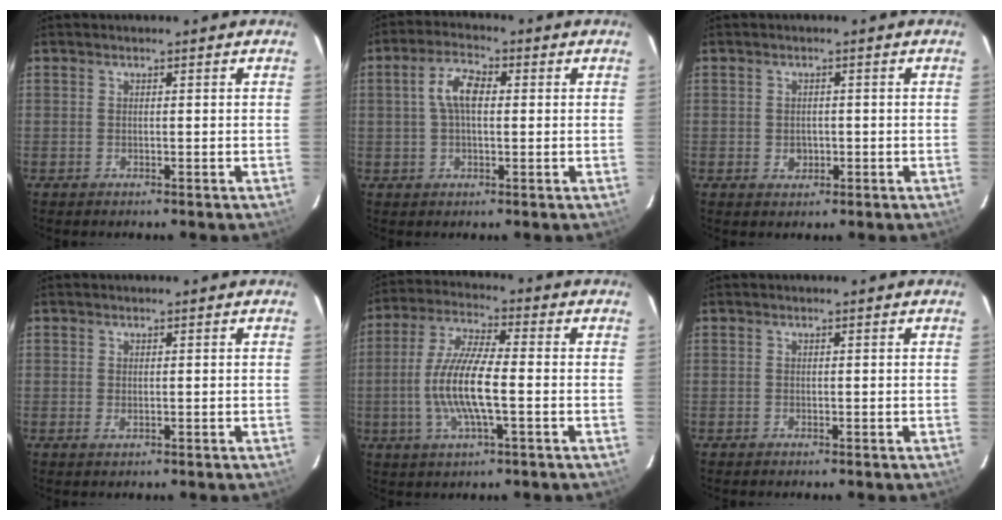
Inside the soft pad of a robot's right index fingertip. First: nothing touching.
{"total": 5.9, "force": [0.8, 2.9, 5.1], "torque": [-0.100, 0.016, 0.015]}
{"total": 2.3, "force": [-0.5, 2.0, 1.0], "torque": [-0.016, 0.001, -0.004]}
{"total": 0.8, "force": [0.0, 0.4, 0.6], "torque": [-0.013, -0.002, 0.000]}
{"total": 11.8, "force": [-2.2, 2.3, 11.3], "torque": [-0.233, -0.002, -0.044]}
{"total": 0.0}